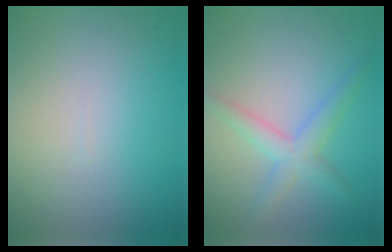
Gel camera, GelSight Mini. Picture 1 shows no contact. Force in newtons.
{"total": 2.9, "press": 2.9, "slide": 0.1}